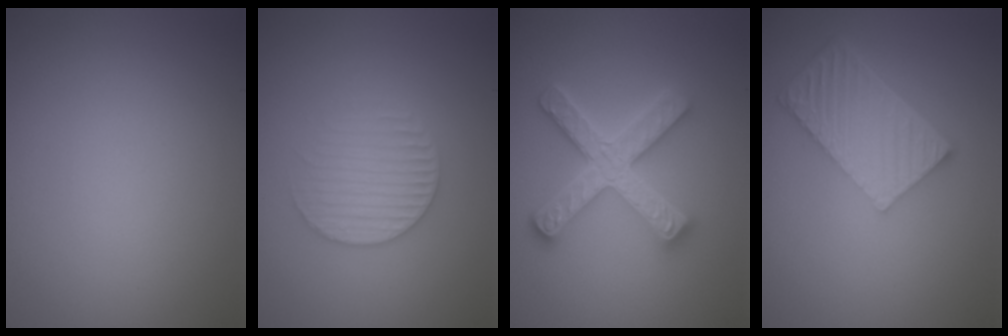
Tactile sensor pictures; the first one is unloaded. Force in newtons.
{"total": 2.8, "press": 2.7, "slide": 0.6}
{"total": 5.0, "press": 4.9, "slide": 0.8}
{"total": 6.7, "press": 4.8, "slide": 4.6}